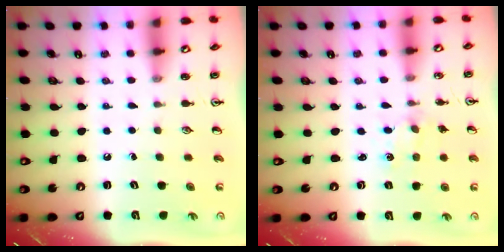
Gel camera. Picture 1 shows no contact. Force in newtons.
{"total": 1.1, "press": 1.1, "slide": 0.4}